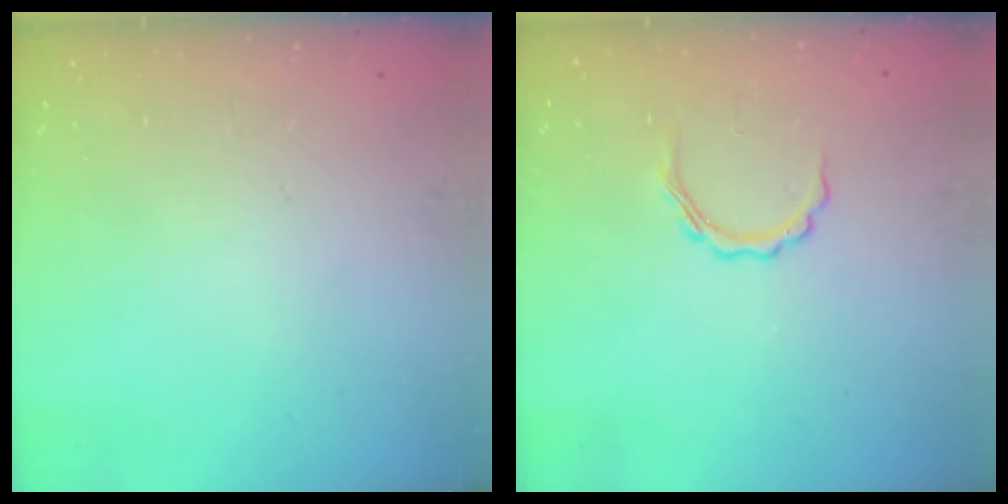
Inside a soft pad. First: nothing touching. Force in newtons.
{"total": 4.1, "press": 4.0, "slide": 0.9}